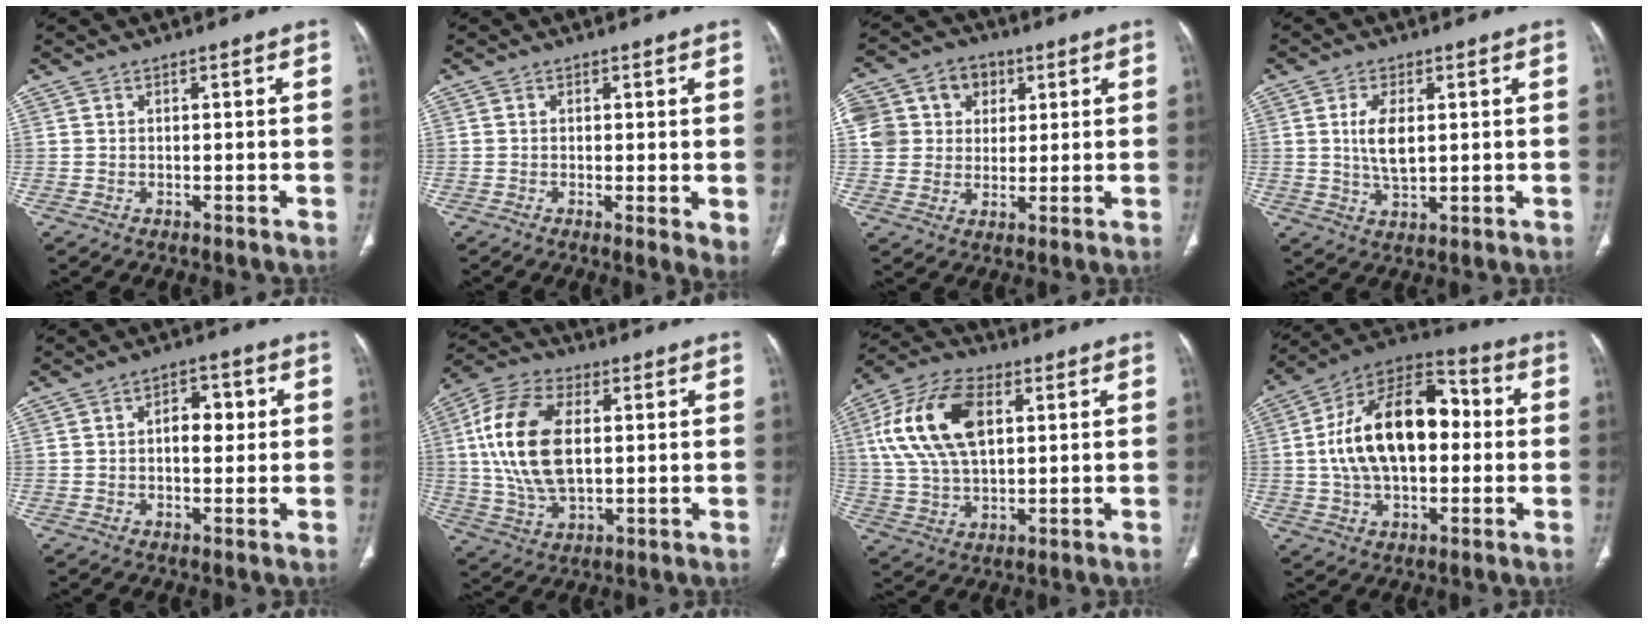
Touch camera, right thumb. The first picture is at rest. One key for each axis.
{"total": 3.5, "fx": 0.0, "fy": 1.0, "fz": 3.4, "tx": -0.055, "ty": -0.014, "tz": -0.004}
{"total": 15.2, "fx": 4.4, "fy": 13.1, "fz": 6.3, "tx": -0.110, "ty": 0.025, "tz": 0.082}
{"total": 6.4, "fx": 1.1, "fy": 3.1, "fz": 5.5, "tx": -0.102, "ty": -0.008, "tz": 0.023}
{"total": 5.7, "fx": 0.8, "fy": 3.3, "fz": 4.6, "tx": -0.049, "ty": 0.008, "tz": 0.008}
{"total": 17.5, "fx": 2.5, "fy": 9.8, "fz": 14.3, "tx": -0.284, "ty": 0.006, "tz": 0.048}
{"total": 17.1, "fx": 4.5, "fy": 9.7, "fz": 13.4, "tx": -0.260, "ty": 0.008, "tz": 0.083}
{"total": 21.5, "fx": 1.3, "fy": 12.7, "fz": 17.4, "tx": -0.281, "ty": 0.033, "tz": 0.017}